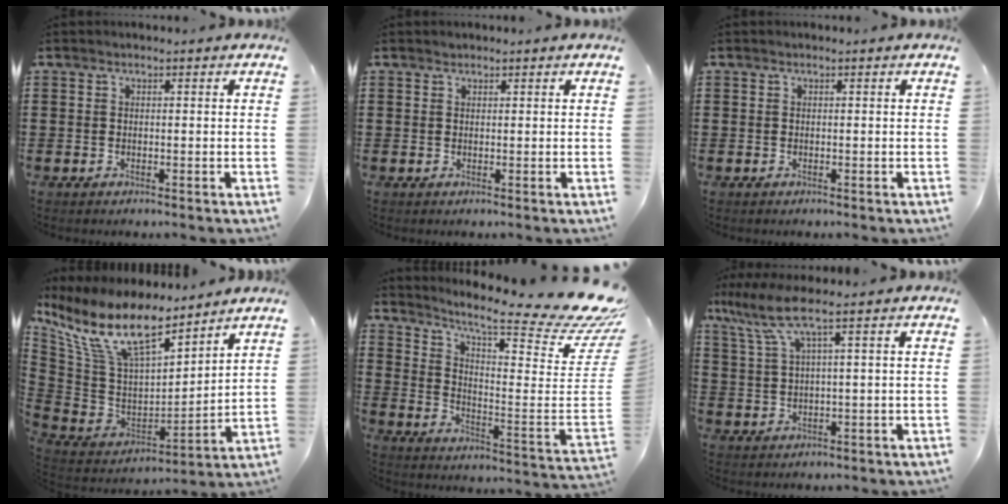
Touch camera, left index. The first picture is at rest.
{"total": 0.5, "force": [0.5, 0.3, 0.0], "torque": [-0.001, 0.001, 0.010]}
{"total": 0.0}
{"total": 13.4, "force": [9.1, 4.1, 8.9], "torque": [-0.209, -0.057, 0.160]}
{"total": 12.3, "force": [9.6, 1.1, 7.7], "torque": [-0.152, -0.078, 0.153]}
{"total": 6.4, "force": [3.0, 0.8, 5.6], "torque": [-0.134, -0.007, 0.045]}